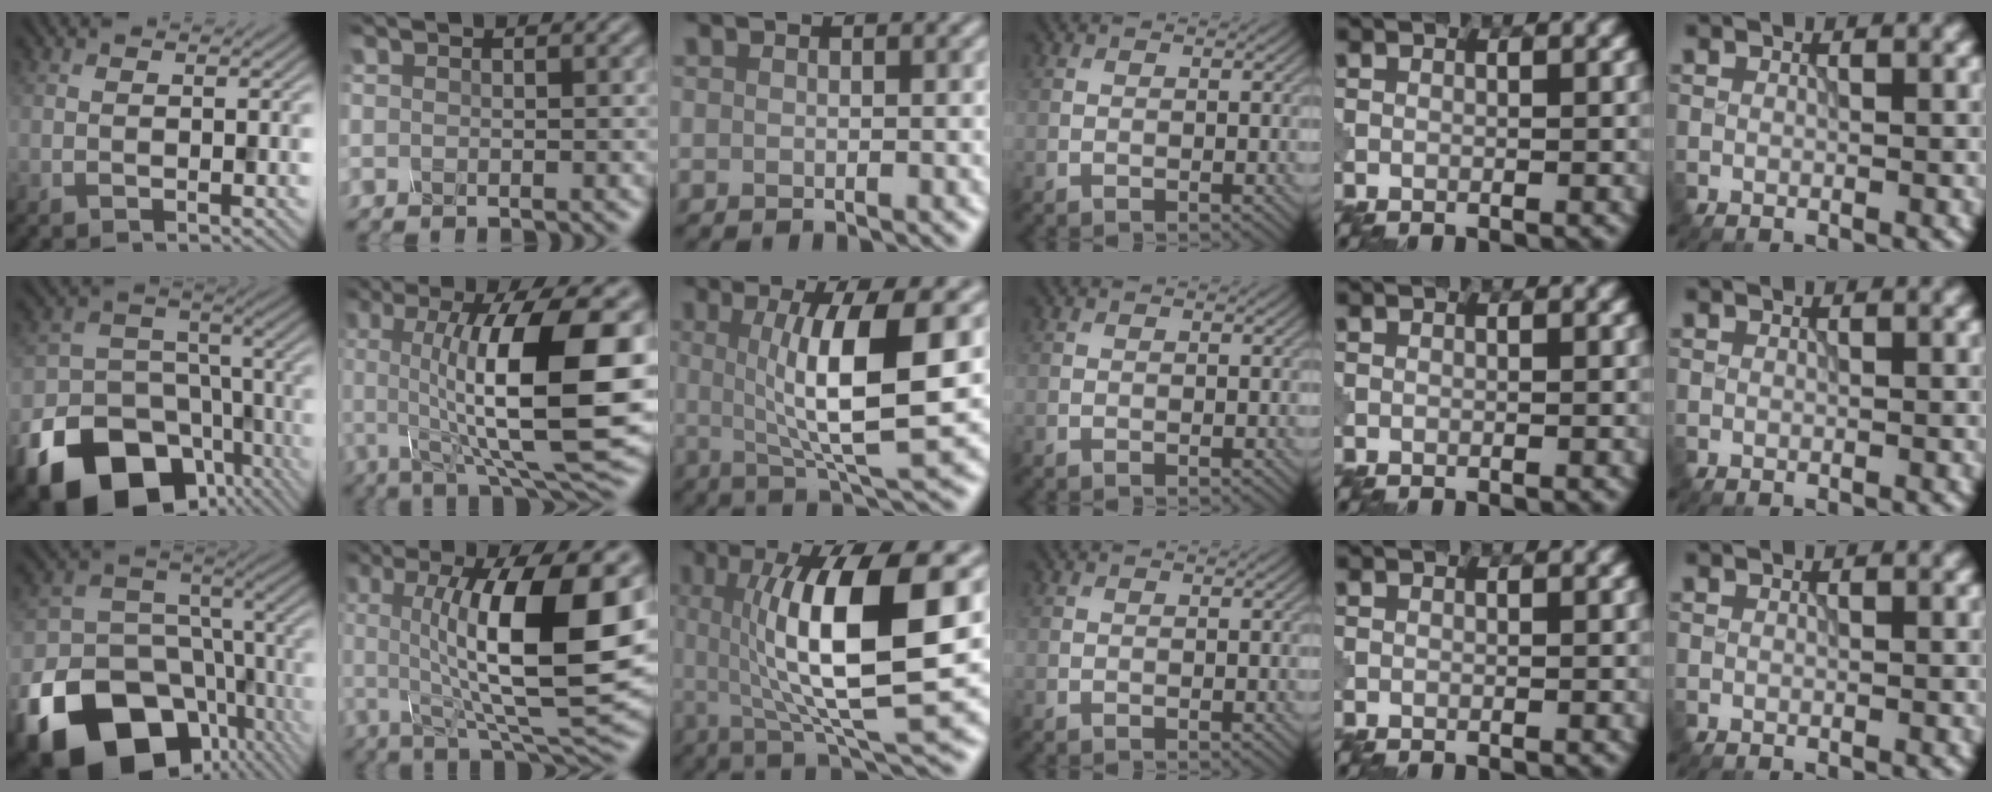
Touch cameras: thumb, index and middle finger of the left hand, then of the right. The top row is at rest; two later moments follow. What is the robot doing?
{"motion": "shake", "object": "sieve"}